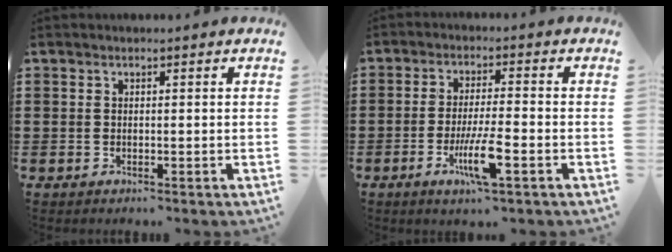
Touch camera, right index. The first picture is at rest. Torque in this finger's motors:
{"motor_torque": [2.14, 0.00, 0.53, 0.12]}